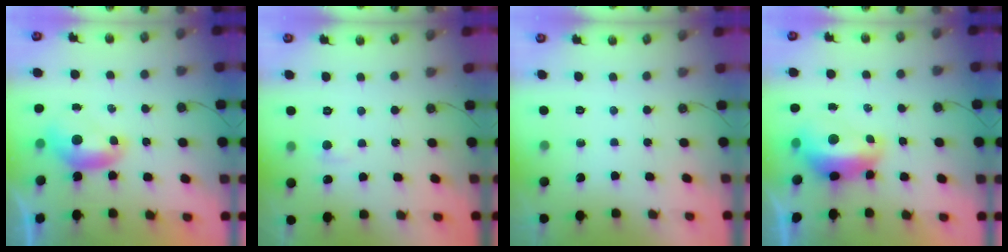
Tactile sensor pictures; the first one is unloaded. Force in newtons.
{"total": 1.4, "press": 1.3, "slide": 0.6}
{"total": 0.0}
{"total": 3.1, "press": 2.9, "slide": 0.9}